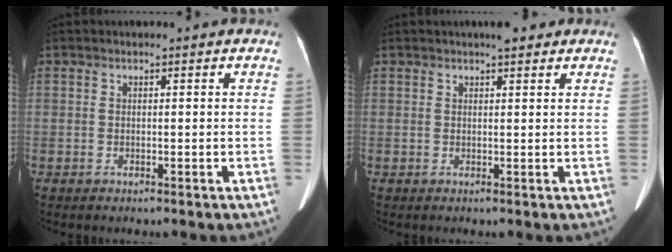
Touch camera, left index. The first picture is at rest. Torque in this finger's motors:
{"motor_torque": [0.48, -0.51, 0.10, 0.03]}